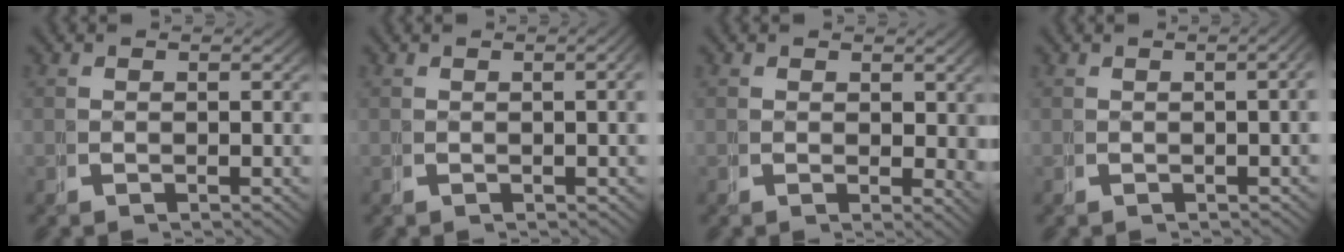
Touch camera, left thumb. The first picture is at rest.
{"total": 1.5, "force": [0.0, 0.3, 1.5], "torque": [-0.022, 0.004, 0.001]}
{"total": 2.0, "force": [0.8, 1.2, 1.3], "torque": [-0.010, -0.009, 0.015]}
{"total": 2.3, "force": [-0.4, 0.7, 2.2], "torque": [-0.028, 0.009, -0.006]}